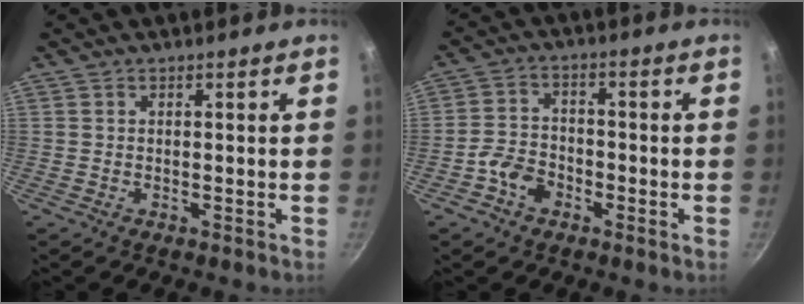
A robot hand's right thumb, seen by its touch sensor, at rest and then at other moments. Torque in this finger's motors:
{"motor_torque": [0.98, 0.58, 0.71, -0.38, 0.03]}